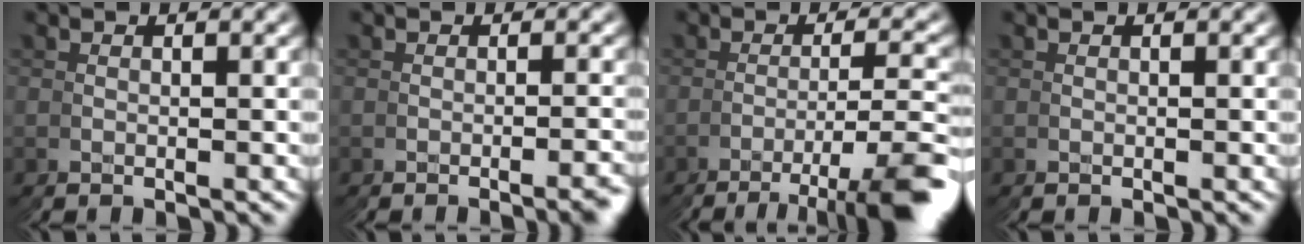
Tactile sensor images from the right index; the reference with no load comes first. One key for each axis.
{"total": 1.2, "fx": -1.0, "fy": -0.7, "fz": 0.4, "tx": -0.001, "ty": 0.010, "tz": -0.018}
{"total": 6.8, "fx": -4.6, "fy": -1.2, "fz": 4.9, "tx": -0.058, "ty": 0.010, "tz": -0.075}
{"total": 0.0}